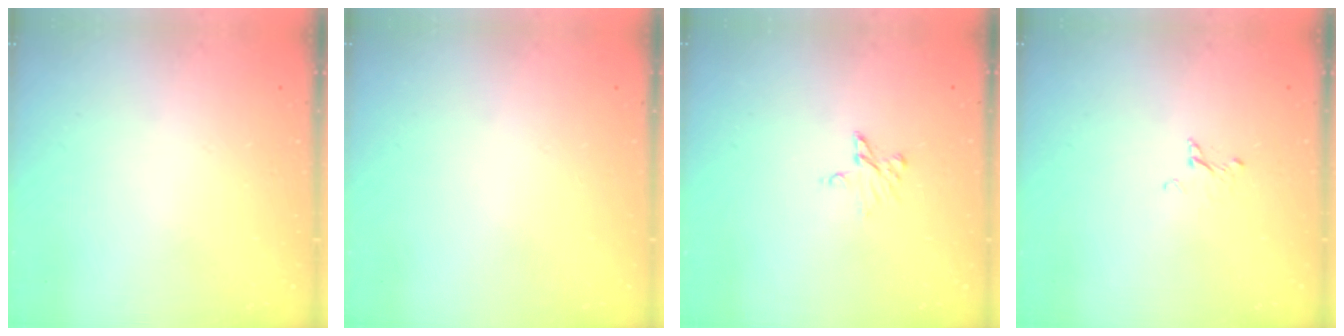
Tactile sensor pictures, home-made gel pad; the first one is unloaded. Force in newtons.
{"total": 0.0}
{"total": 4.5, "press": 4.5, "slide": 0.4}
{"total": 2.1, "press": 2.1, "slide": 0.1}